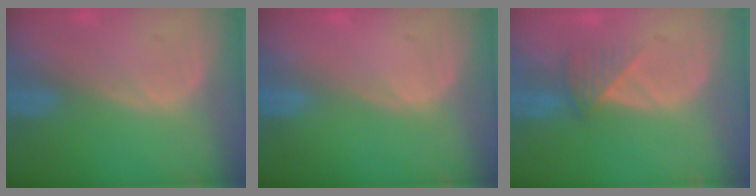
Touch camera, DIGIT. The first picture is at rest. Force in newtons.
{"total": 0.0}
{"total": 3.1, "press": 2.9, "slide": 1.3}